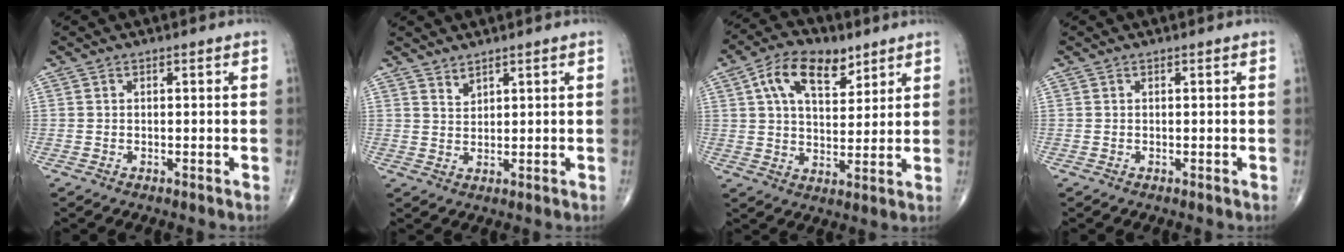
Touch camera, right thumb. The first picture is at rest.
{"total": 2.0, "force": [1.8, 0.6, 0.6], "torque": [-0.002, -0.016, 0.034]}
{"total": 12.5, "force": [6.1, 6.9, 8.4], "torque": [-0.120, -0.013, 0.105]}
{"total": 0.0}